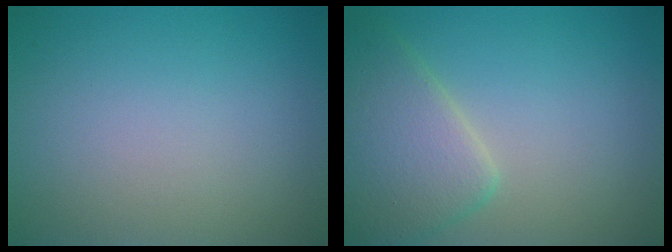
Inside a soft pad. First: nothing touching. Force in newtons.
{"total": 4.9, "press": 4.9, "slide": 0.2}